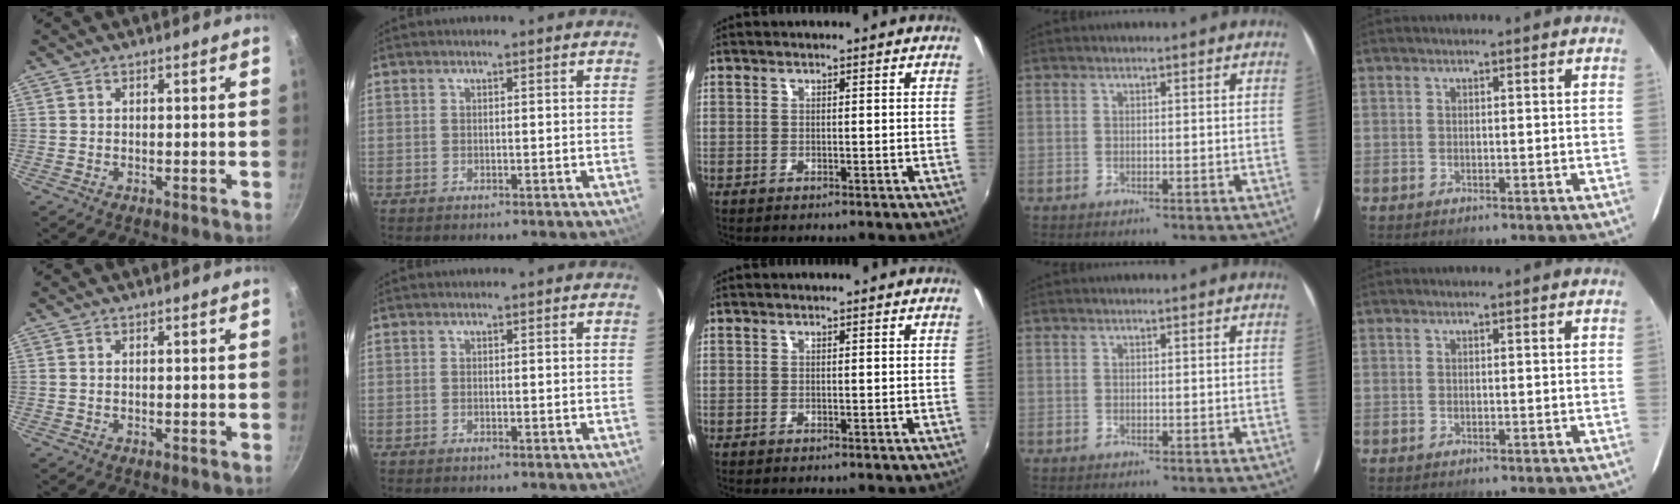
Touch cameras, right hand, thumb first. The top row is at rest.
{}